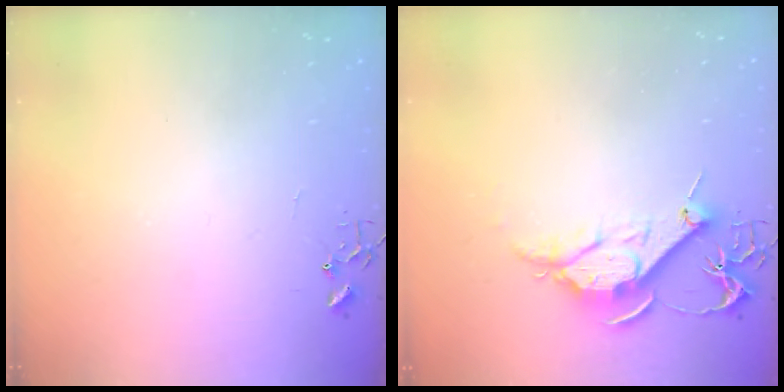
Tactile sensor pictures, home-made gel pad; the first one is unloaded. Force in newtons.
{"total": 12.0, "press": 12.0, "slide": 1.0}